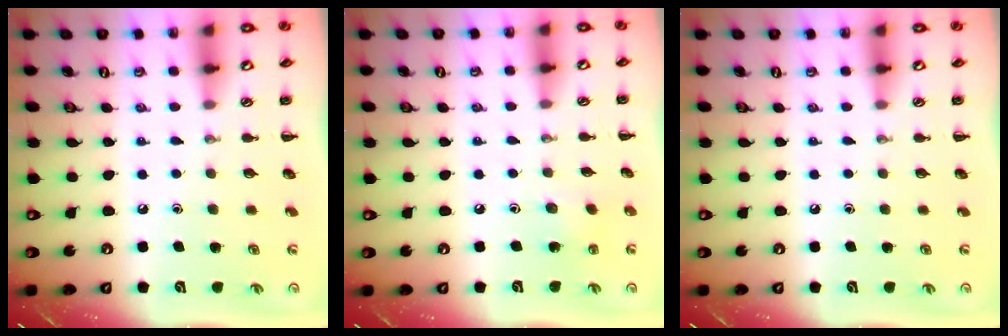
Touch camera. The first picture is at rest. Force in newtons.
{"total": 1.5, "press": 1.4, "slide": 0.6}
{"total": 0.0}